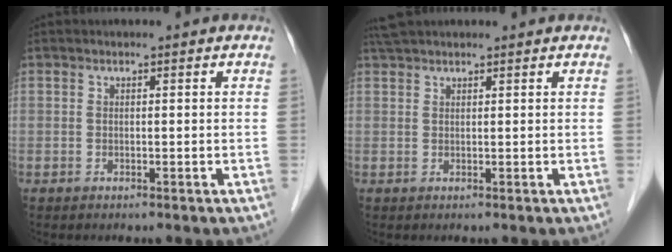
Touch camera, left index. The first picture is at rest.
{"total": 3.6, "force": [3.3, 0.5, 1.4], "torque": [-0.026, 0.033, 0.061]}